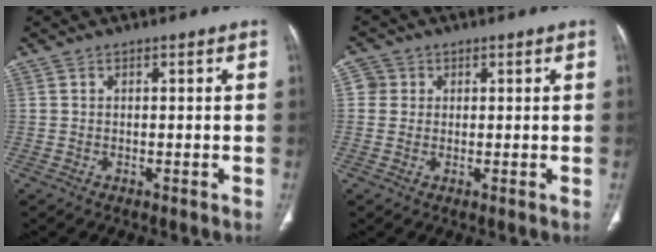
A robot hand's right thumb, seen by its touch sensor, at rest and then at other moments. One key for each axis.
{"total": 2.8, "fx": 0.7, "fy": 2.7, "fz": 0.4, "tx": 0.011, "ty": 0.002, "tz": 0.007}